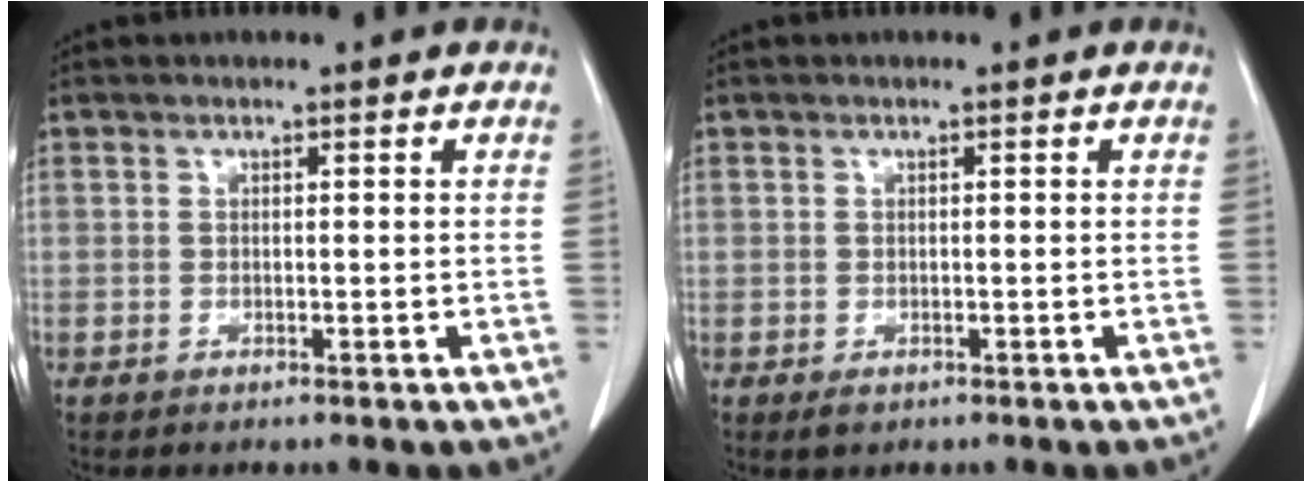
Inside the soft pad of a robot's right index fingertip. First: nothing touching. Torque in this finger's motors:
{"motor_torque": [-1.00, 0.32, -0.37, -0.13]}